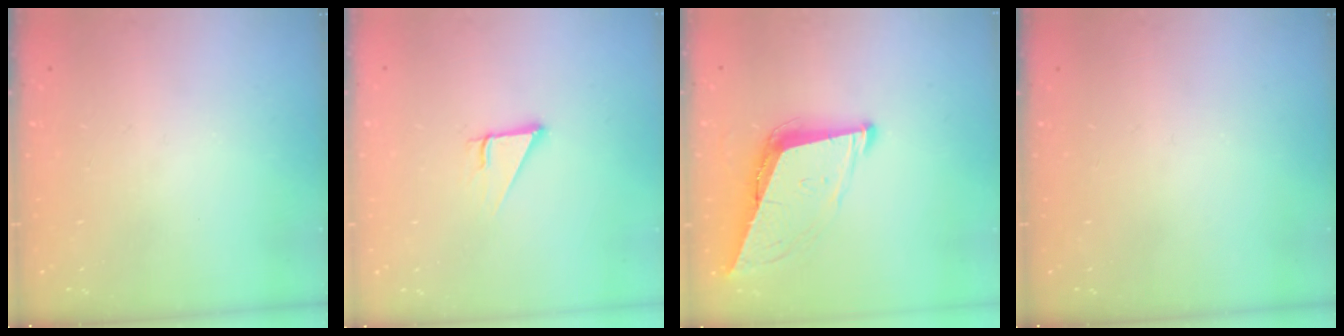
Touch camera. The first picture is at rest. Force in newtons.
{"total": 3.0, "press": 3.0, "slide": 0.1}
{"total": 9.3, "press": 9.0, "slide": 2.3}
{"total": 0.0}